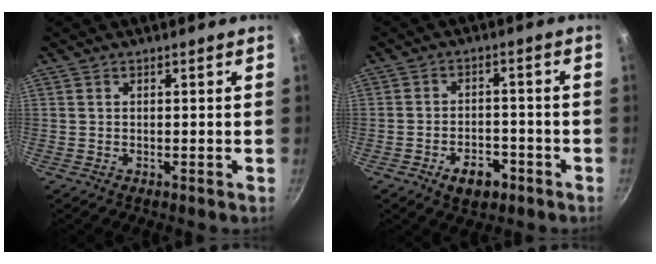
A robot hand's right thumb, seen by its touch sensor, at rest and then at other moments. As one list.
[{"total": 6.5, "force": [-3.5, 3.9, 3.9], "torque": [-0.044, 0.022, -0.049]}]